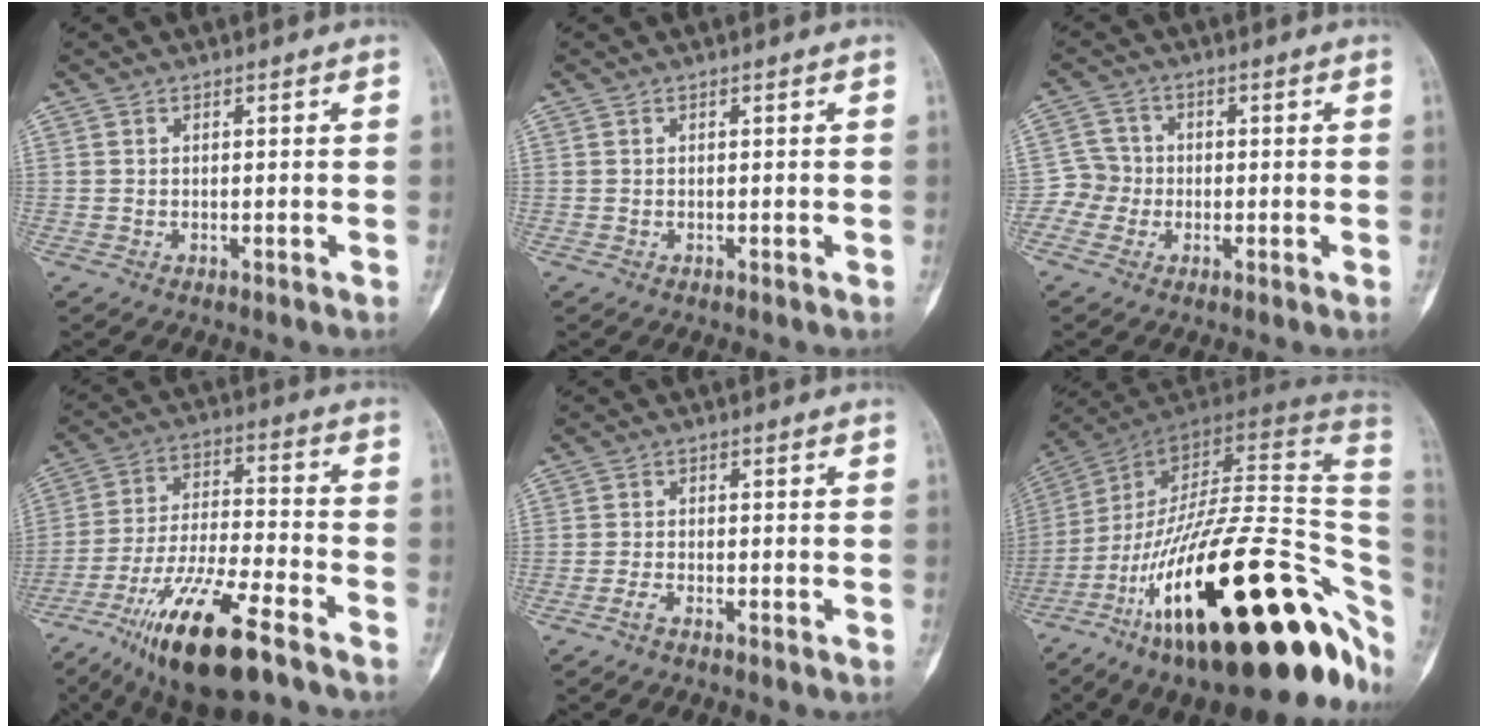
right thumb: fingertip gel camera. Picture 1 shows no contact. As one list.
[{"total": 0.0}, {"total": 4.2, "force": [-1.2, 4.0, 0.2], "torque": [0.023, 0.013, -0.033]}, {"total": 19.2, "force": [-12.0, 4.9, 14.2], "torque": [-0.282, 0.048, -0.214]}, {"total": 1.7, "force": [-1.3, 0.4, 0.9], "torque": [-0.027, 0.008, -0.027]}, {"total": 39.2, "force": [-12.9, 14.3, 34.2], "torque": [-0.444, 0.070, -0.204]}]